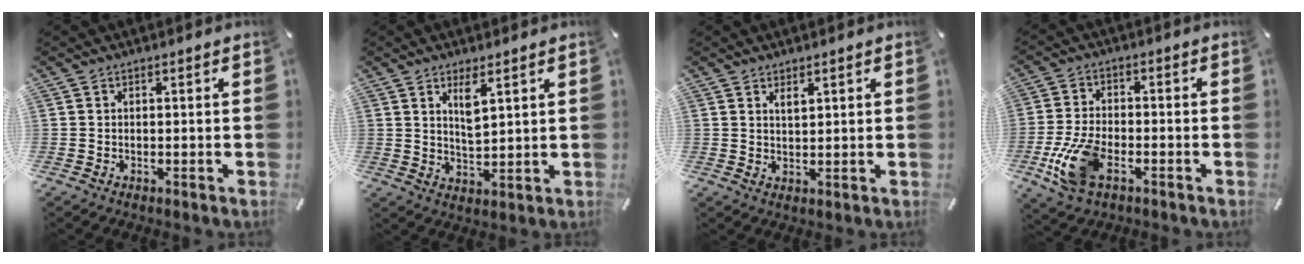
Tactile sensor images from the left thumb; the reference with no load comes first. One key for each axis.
{"total": 5.2, "fx": 3.2, "fy": 1.7, "fz": 3.8, "tx": -0.067, "ty": -0.014, "tz": 0.052}
{"total": 2.1, "fx": 1.5, "fy": 1.0, "fz": 1.1, "tx": -0.014, "ty": -0.005, "tz": 0.027}
{"total": 11.9, "fx": -4.5, "fy": 6.6, "fz": 8.8, "tx": -0.196, "ty": 0.003, "tz": -0.082}